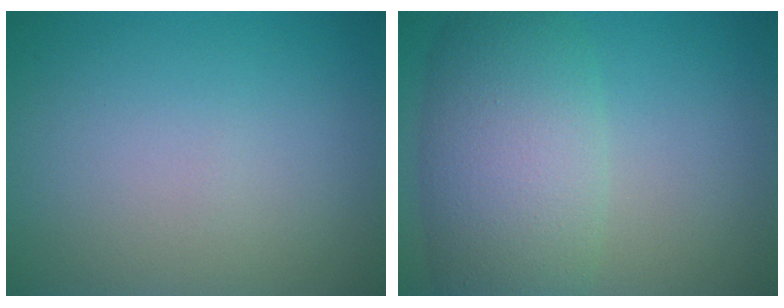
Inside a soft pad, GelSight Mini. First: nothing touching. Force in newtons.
{"total": 8.1, "press": 8.1, "slide": 0.5}